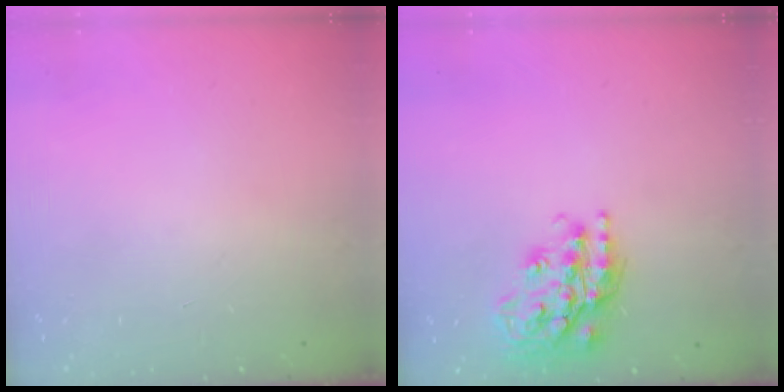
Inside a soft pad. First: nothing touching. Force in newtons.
{"total": 20.4, "press": 20.3, "slide": 1.7}